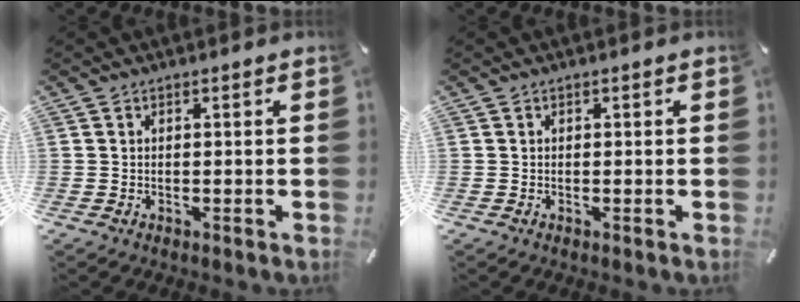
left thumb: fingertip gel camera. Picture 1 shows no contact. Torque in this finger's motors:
{"motor_torque": [-0.10, 0.20, 0.00, -0.38, 0.02]}